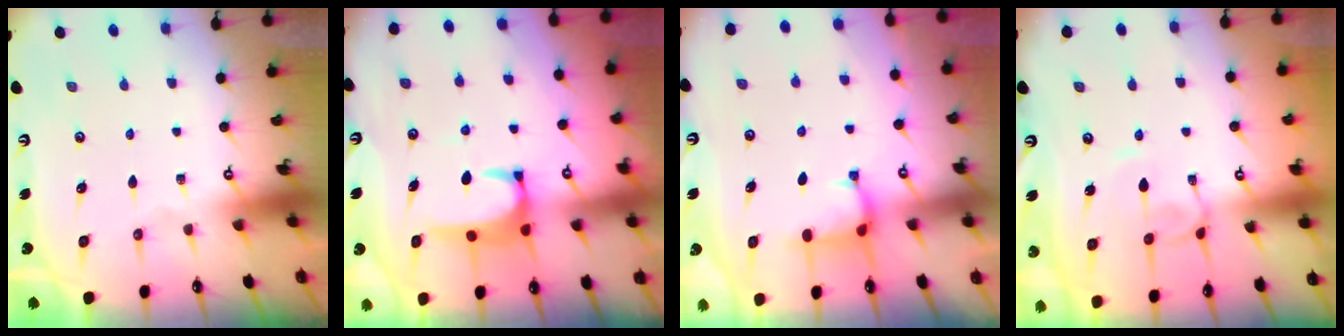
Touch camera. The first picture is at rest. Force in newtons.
{"total": 3.9, "press": 3.8, "slide": 0.9}
{"total": 2.5, "press": 2.5, "slide": 0.4}
{"total": 2.9, "press": 2.9, "slide": 0.3}